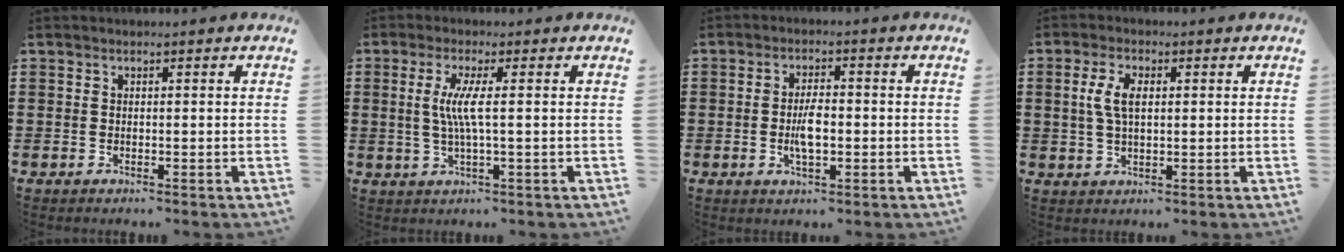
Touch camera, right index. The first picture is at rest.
{"total": 4.9, "force": [0.3, -0.1, 4.9], "torque": [-0.107, -0.014, -0.003]}
{"total": 4.5, "force": [-0.6, 1.7, 4.2], "torque": [-0.089, -0.002, -0.016]}
{"total": 4.9, "force": [0.8, 2.3, 4.2], "torque": [-0.095, 0.009, 0.009]}